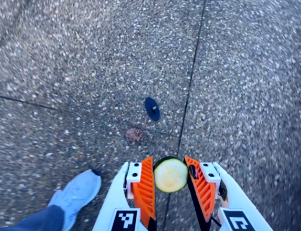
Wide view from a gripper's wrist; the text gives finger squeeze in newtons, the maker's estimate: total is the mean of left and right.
{"total": 10.4, "left": 10.5, "right": 10.3}